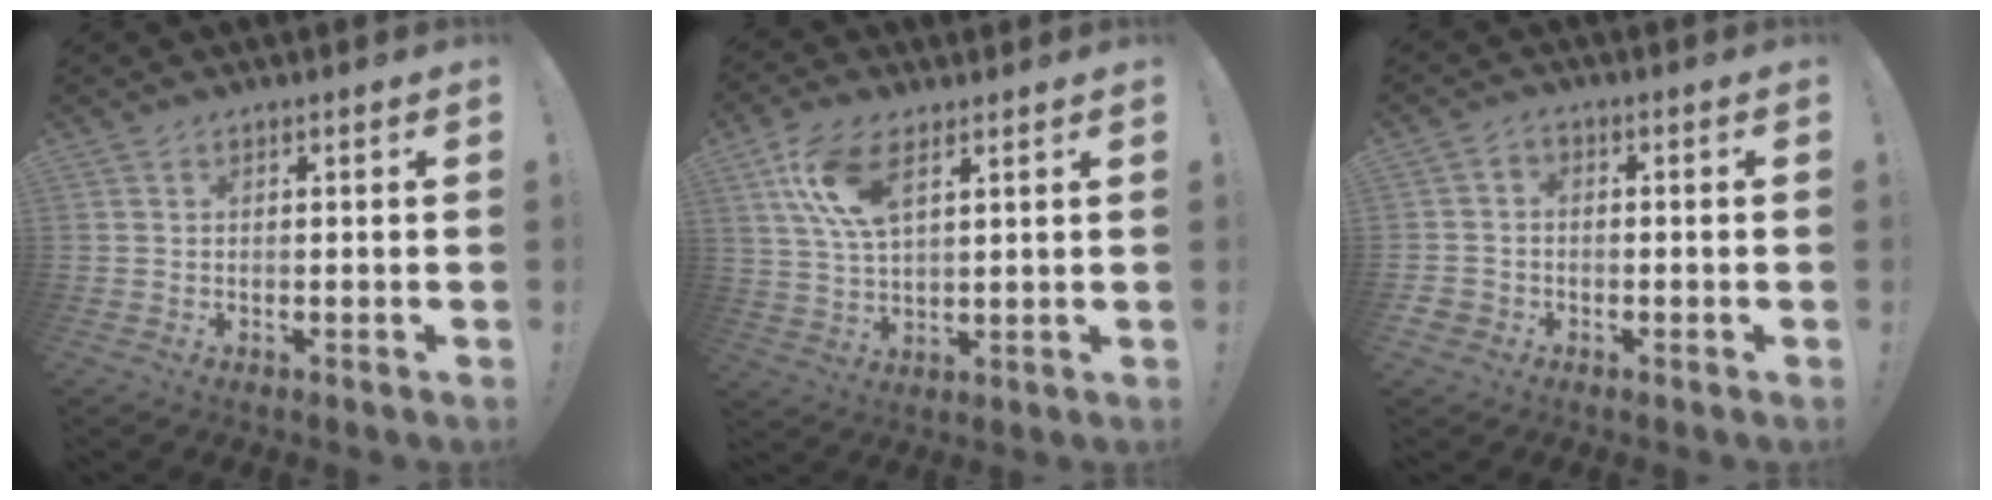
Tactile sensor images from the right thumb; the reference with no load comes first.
{"total": 11.4, "force": [5.7, 5.1, 8.4], "torque": [-0.169, -0.017, 0.106]}
{"total": 3.6, "force": [-1.5, 3.1, 1.1], "torque": [-0.017, 0.007, -0.029]}